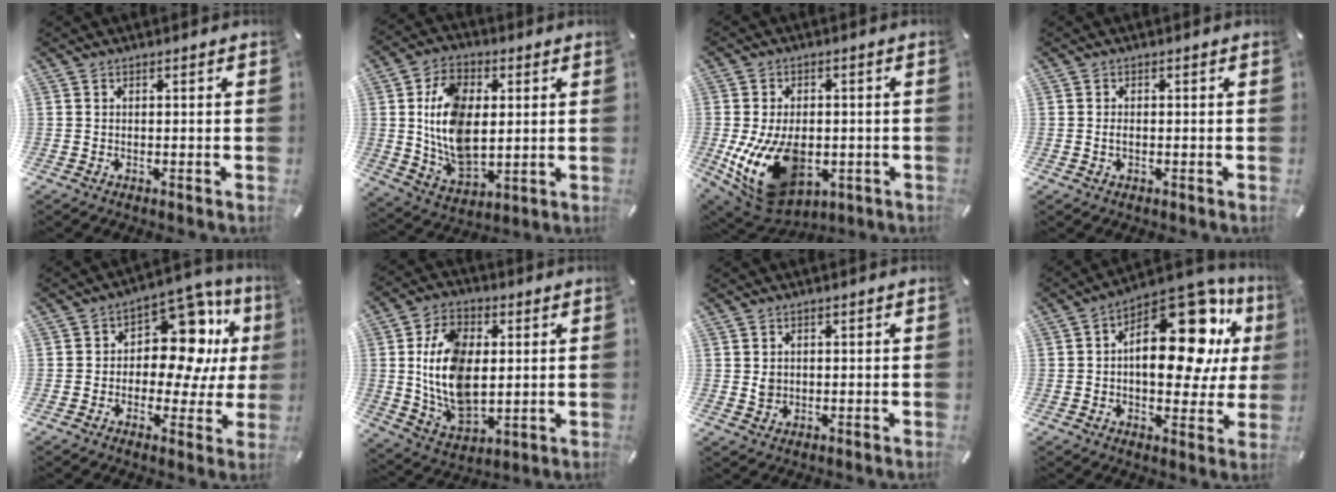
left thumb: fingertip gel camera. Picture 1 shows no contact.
{"total": 15.5, "force": [1.7, 10.5, 11.3], "torque": [-0.242, 0.005, 0.031]}
{"total": 18.2, "force": [-3.3, 11.9, 13.4], "torque": [-0.253, -0.003, -0.042]}
{"total": 1.3, "force": [-0.2, 0.7, 1.1], "torque": [-0.022, 0.001, -0.004]}
{"total": 14.1, "force": [4.3, 8.8, 10.2], "torque": [-0.150, -0.034, 0.072]}
{"total": 16.5, "force": [1.6, 11.1, 12.1], "torque": [-0.258, 0.003, 0.030]}
{"total": 2.2, "force": [0.3, 2.0, 0.7], "torque": [-0.007, 0.000, 0.003]}
{"total": 22.7, "force": [6.9, 12.5, 17.7], "torque": [-0.219, -0.054, 0.117]}